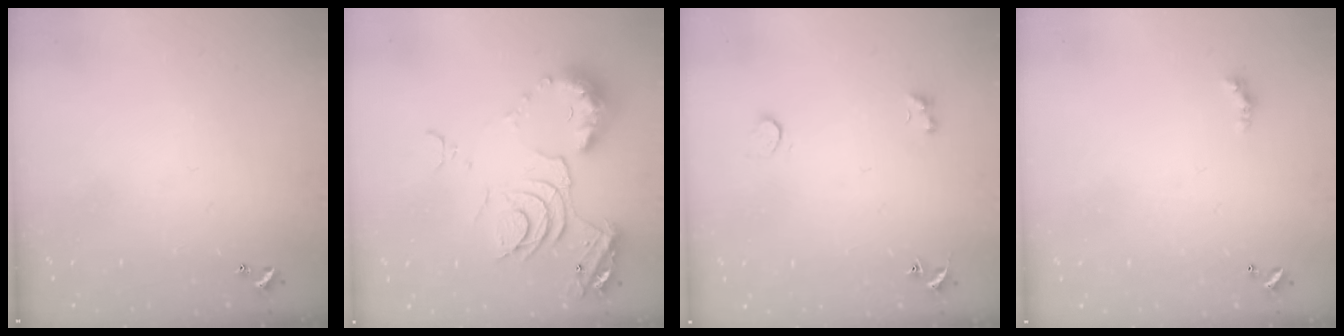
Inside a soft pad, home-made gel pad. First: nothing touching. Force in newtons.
{"total": 12.5, "press": 12.4, "slide": 1.6}
{"total": 3.1, "press": 2.9, "slide": 1.2}
{"total": 1.3, "press": 1.2, "slide": 0.4}